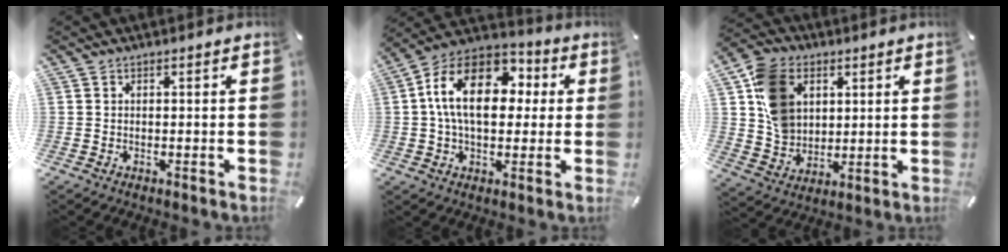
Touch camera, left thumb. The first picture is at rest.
{"total": 17.5, "force": [2.8, 11.7, 12.7], "torque": [-0.249, 0.008, 0.048]}
{"total": 12.8, "force": [4.0, 10.5, 6.1], "torque": [-0.128, 0.008, 0.082]}